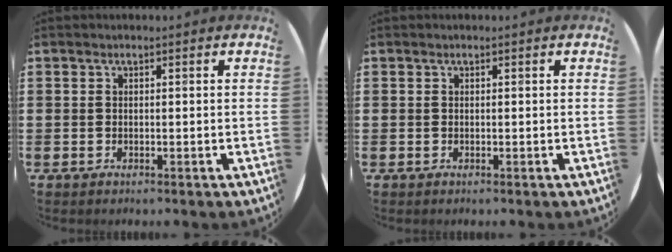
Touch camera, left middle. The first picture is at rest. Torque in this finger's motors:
{"motor_torque": [-0.06, 0.10, -0.03, -0.01]}